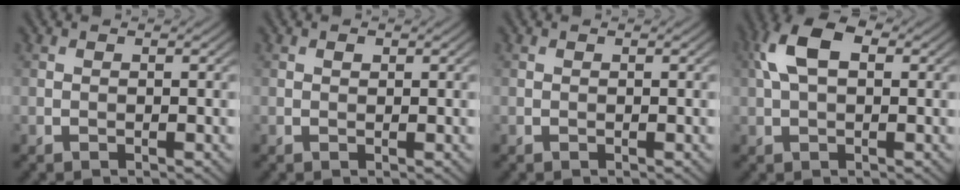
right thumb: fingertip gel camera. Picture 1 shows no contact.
{"total": 0.5, "force": [0.2, 0.4, 0.3], "torque": [-0.004, -0.002, 0.004]}
{"total": 0.0}
{"total": 6.8, "force": [1.8, 3.7, 5.5], "torque": [-0.120, 0.015, 0.026]}